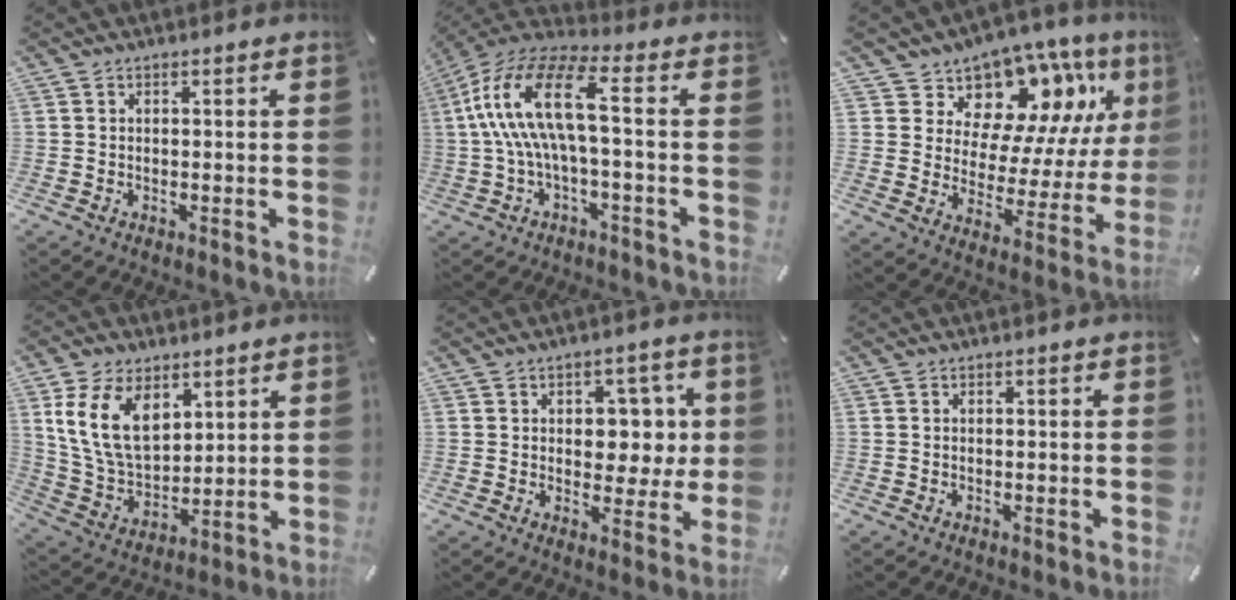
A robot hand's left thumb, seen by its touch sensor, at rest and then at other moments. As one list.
[{"total": 15.6, "force": [1.0, 4.9, 14.8], "torque": [-0.317, 0.001, 0.003]}, {"total": 11.3, "force": [8.3, 7.5, 1.9], "torque": [-0.026, -0.095, 0.147]}, {"total": 14.2, "force": [6.1, 9.8, 8.2], "torque": [-0.197, -0.020, 0.114]}, {"total": 7.5, "force": [1.7, 5.9, 4.3], "torque": [-0.046, -0.005, 0.023]}, {"total": 0.0}]